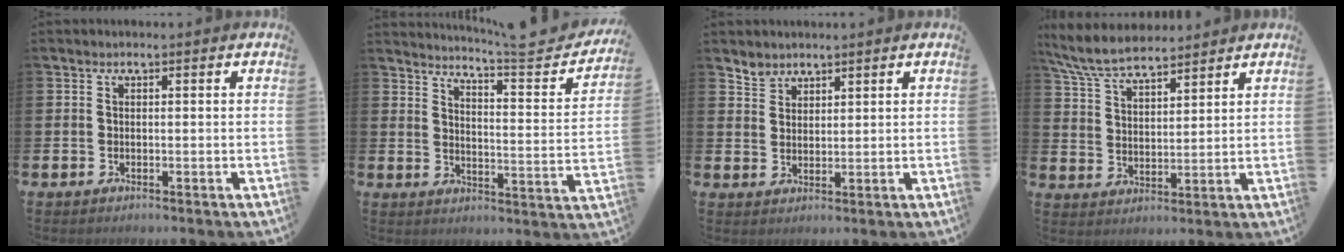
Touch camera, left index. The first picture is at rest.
{"total": 5.8, "force": [5.3, 0.1, 2.2], "torque": [-0.039, -0.055, 0.079]}
{"total": 2.8, "force": [2.6, 1.0, -0.1], "torque": [0.003, -0.010, 0.048]}
{"total": 7.3, "force": [6.8, 1.6, 2.1], "torque": [-0.072, -0.021, 0.126]}